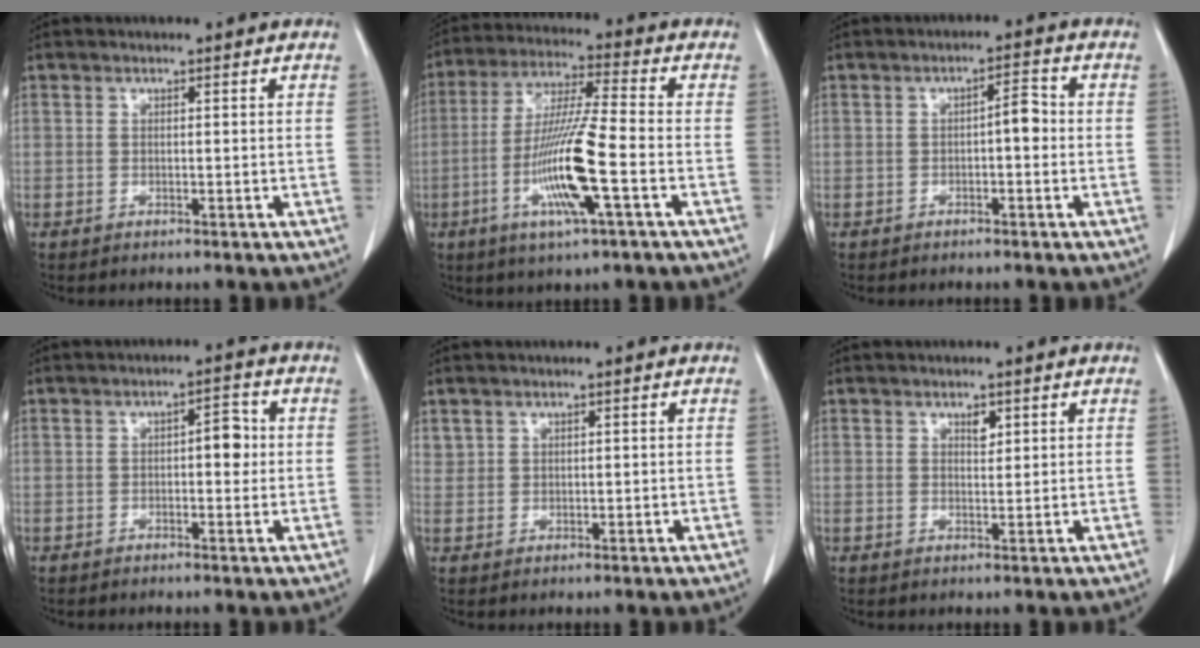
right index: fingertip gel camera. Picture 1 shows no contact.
{"total": 13.1, "force": [-4.0, 0.2, 12.5], "torque": [-0.249, -0.014, -0.079]}
{"total": 3.0, "force": [-0.4, 0.9, 2.8], "torque": [-0.040, 0.012, -0.006]}
{"total": 3.5, "force": [0.3, 1.5, 3.2], "torque": [-0.043, 0.011, 0.003]}
{"total": 1.6, "force": [1.2, 1.1, 0.1], "torque": [0.005, 0.003, 0.023]}
{"total": 1.5, "force": [0.9, 0.8, 1.0], "torque": [-0.014, -0.004, 0.015]}